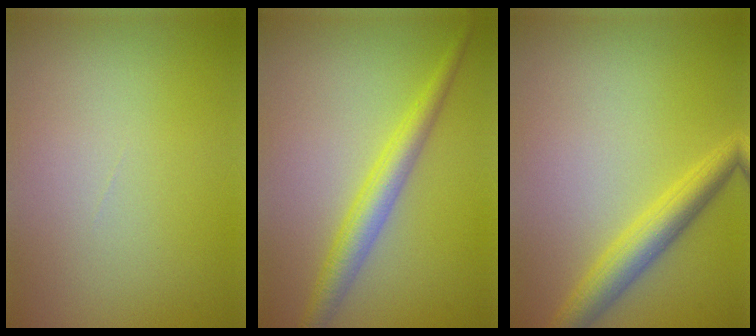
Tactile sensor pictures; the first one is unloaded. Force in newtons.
{"total": 3.4, "press": 3.4, "slide": 0.2}
{"total": 3.8, "press": 3.8, "slide": 0.1}